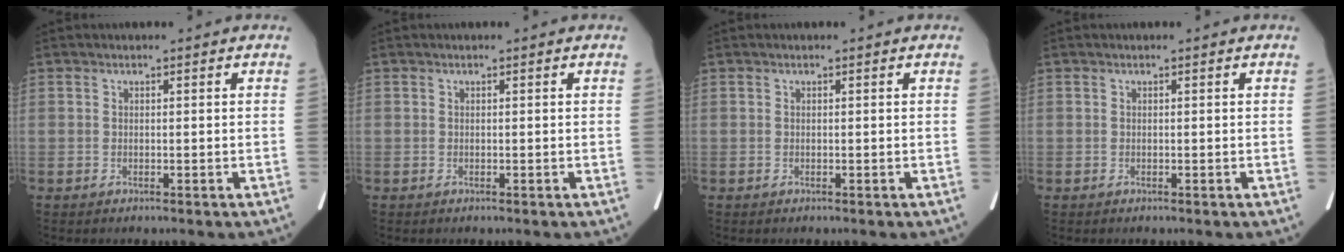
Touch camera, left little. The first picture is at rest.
{"total": 0.0}
{"total": 0.0}
{"total": 0.0}